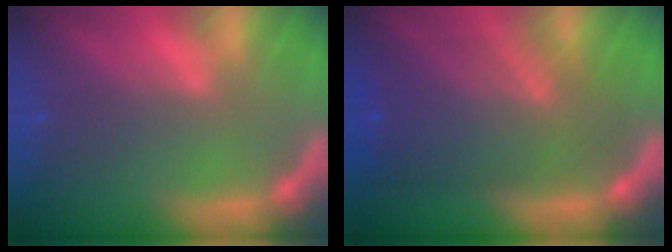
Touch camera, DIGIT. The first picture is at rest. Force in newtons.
{"total": 8.5}